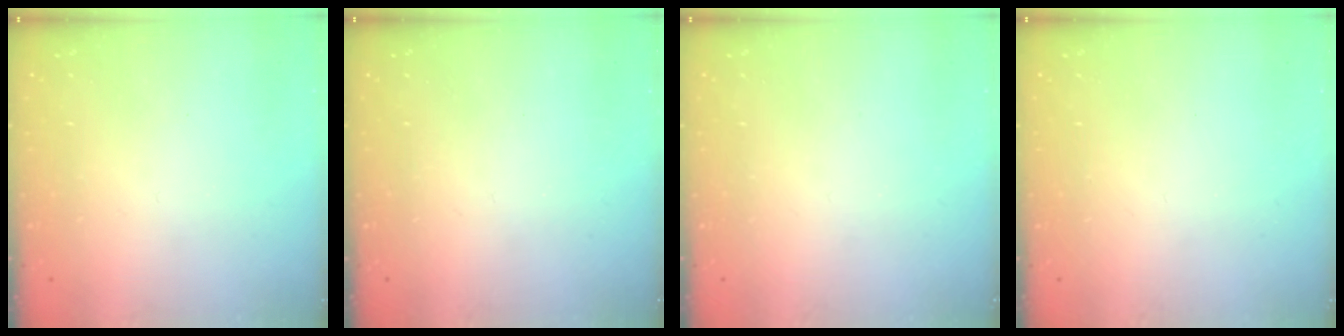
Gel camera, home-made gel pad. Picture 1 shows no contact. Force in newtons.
{"total": 0.0}
{"total": 0.0}
{"total": 0.0}